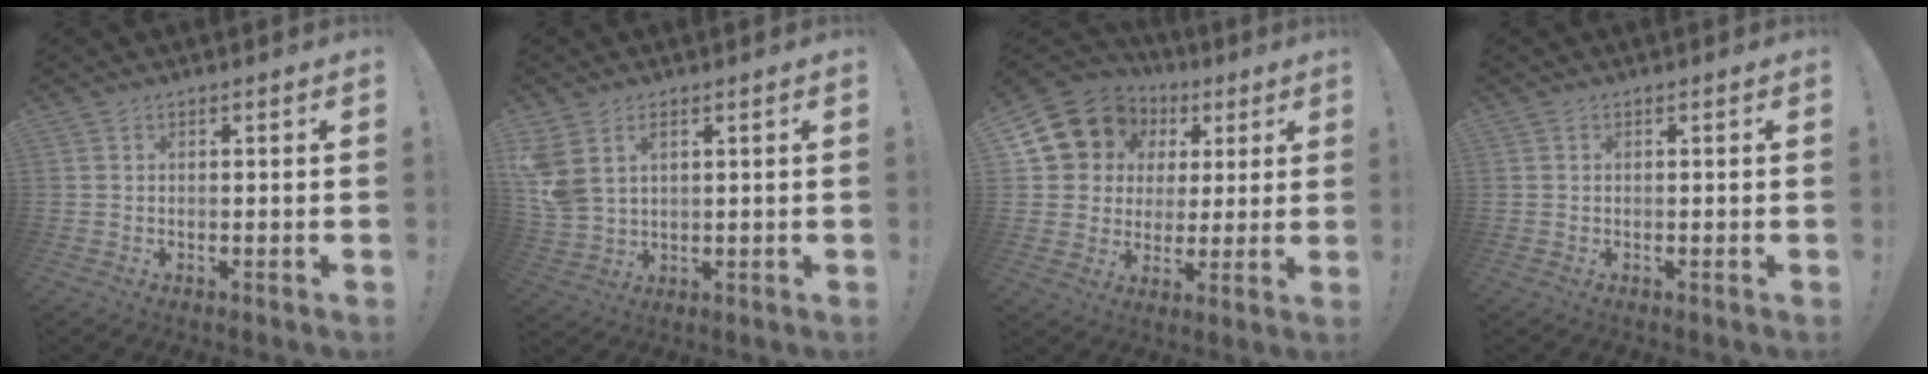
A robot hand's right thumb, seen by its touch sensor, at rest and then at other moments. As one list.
[{"total": 6.6, "force": [3.2, 4.3, 3.9], "torque": [-0.078, -0.014, 0.062]}, {"total": 13.4, "force": [6.4, 11.0, 4.1], "torque": [-0.073, -0.033, 0.138]}, {"total": 0.0}]